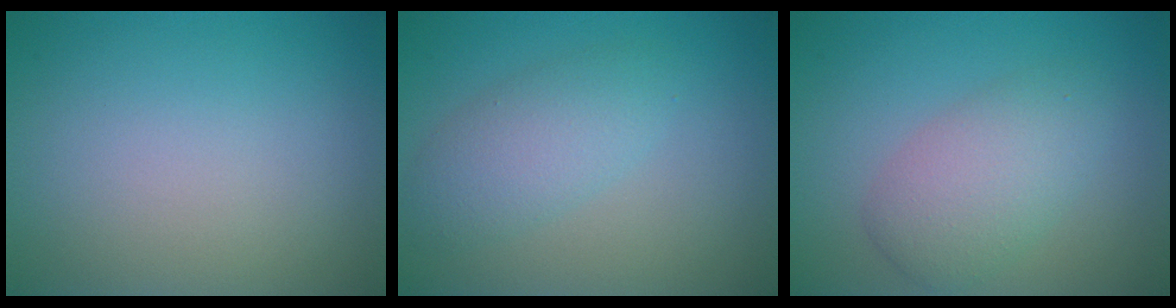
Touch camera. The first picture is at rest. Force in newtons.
{"total": 3.3, "press": 3.3, "slide": 0.0}
{"total": 4.1, "press": 4.1, "slide": 0.2}